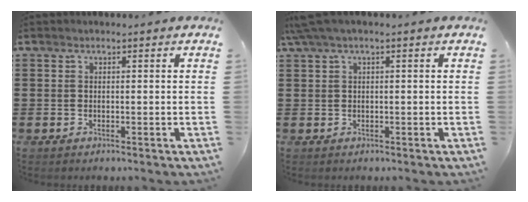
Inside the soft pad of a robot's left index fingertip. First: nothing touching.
{"total": 1.7, "force": [0.2, 0.2, 1.7], "torque": [-0.038, -0.003, 0.001]}